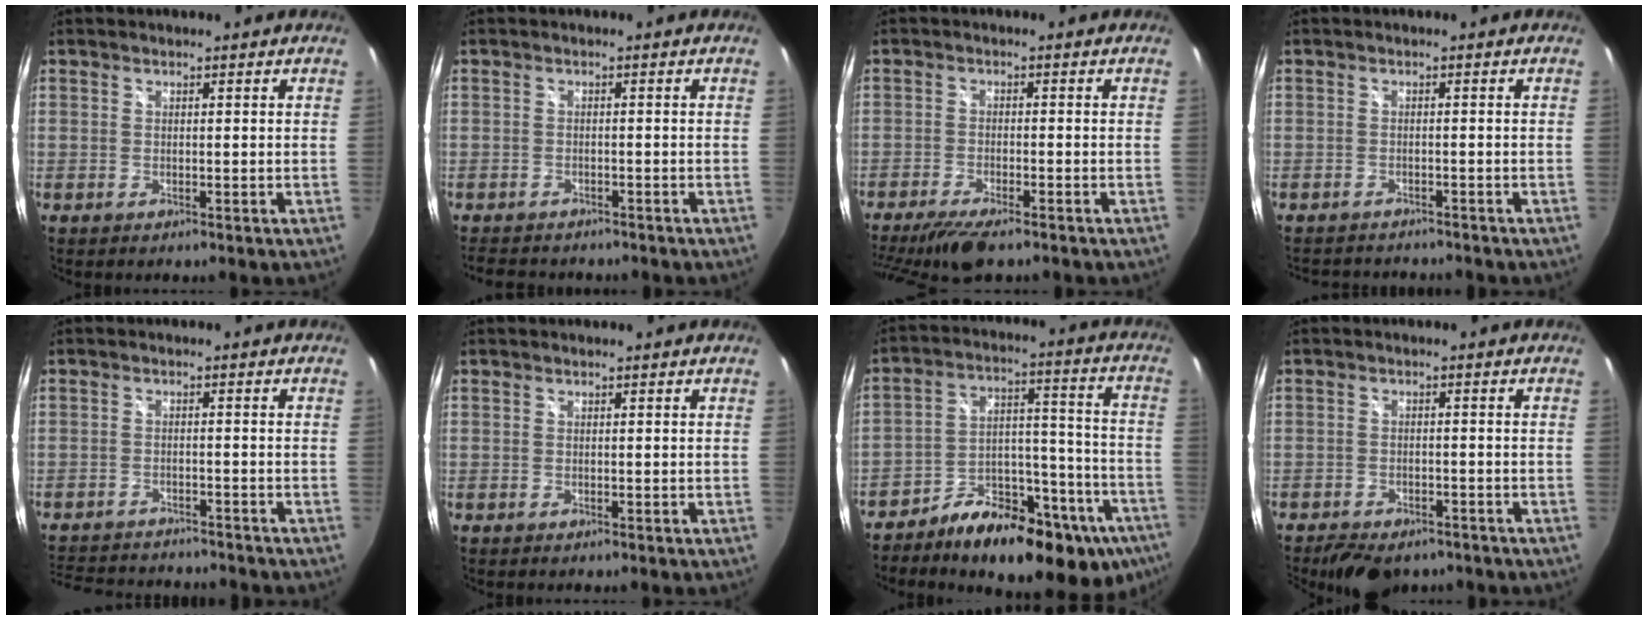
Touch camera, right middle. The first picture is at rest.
{"total": 5.5, "force": [-4.8, 2.0, 1.5], "torque": [-0.041, -0.008, -0.076]}
{"total": 9.9, "force": [-7.7, 2.2, 5.8], "torque": [-0.131, -0.031, -0.133]}
{"total": 5.8, "force": [-5.4, 1.5, 1.5], "torque": [-0.038, -0.012, -0.078]}
{"total": 12.8, "force": [-11.5, 3.6, 4.3], "torque": [-0.106, -0.005, -0.173]}
{"total": 0.0}
{"total": 24.0, "force": [-15.7, 9.9, 15.2], "torque": [-0.199, 0.017, -0.223]}
{"total": 8.3, "force": [-6.5, 3.8, 3.5], "torque": [-0.080, -0.007, -0.094]}